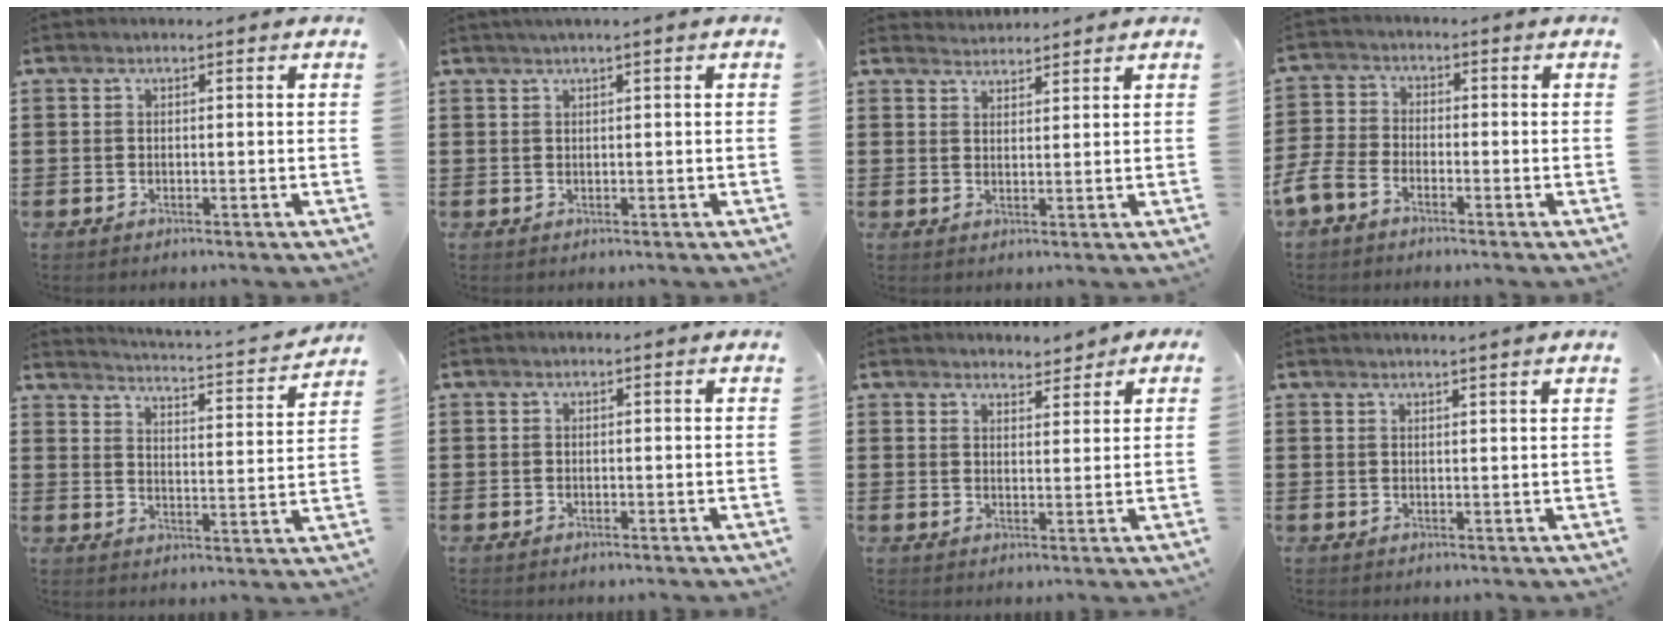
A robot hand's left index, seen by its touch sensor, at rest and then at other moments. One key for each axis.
{"total": 0.9, "fx": 0.4, "fy": -0.2, "fz": 0.8, "tx": -0.013, "ty": 0.000, "tz": 0.008}
{"total": 2.1, "fx": 2.1, "fy": 0.0, "fz": -0.5, "tx": 0.003, "ty": -0.004, "tz": 0.041}
{"total": 4.2, "fx": -3.3, "fy": 1.9, "fz": 1.9, "tx": -0.069, "ty": -0.004, "tz": -0.076}
{"total": 2.4, "fx": 2.3, "fy": -0.6, "fz": 0.5, "tx": -0.030, "ty": -0.030, "tz": 0.027}
{"total": 0.0}
{"total": 3.0, "fx": 2.8, "fy": 1.0, "fz": 0.4, "tx": -0.009, "ty": -0.002, "tz": 0.051}
{"total": 1.5, "fx": 1.4, "fy": -0.5, "fz": 0.4, "tx": -0.008, "ty": -0.002, "tz": 0.027}